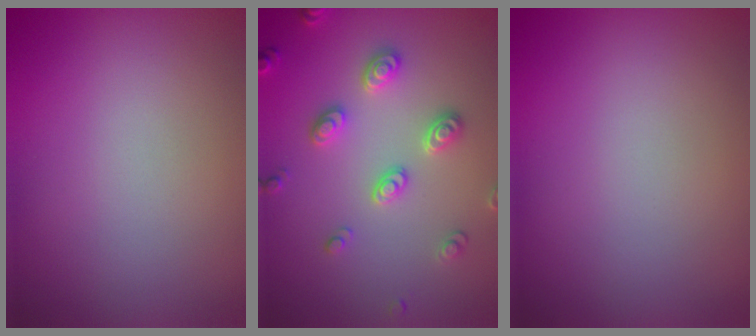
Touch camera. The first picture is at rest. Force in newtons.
{"total": 3.1, "press": 3.0, "slide": 0.5}
{"total": 0.0}